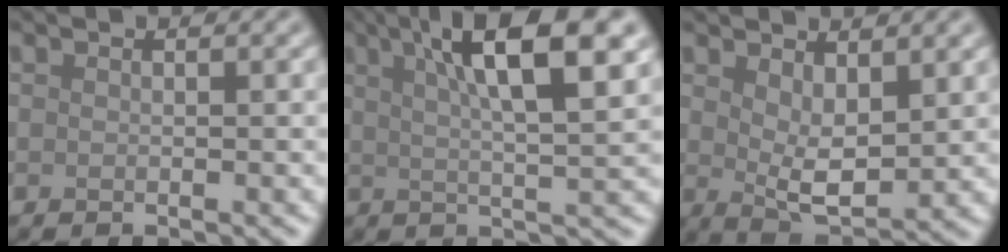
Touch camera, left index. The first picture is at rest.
{"total": 9.6, "force": [4.1, 2.3, 8.3], "torque": [-0.104, 0.020, 0.057]}
{"total": 4.0, "force": [1.5, 1.7, 3.2], "torque": [-0.062, -0.012, 0.034]}